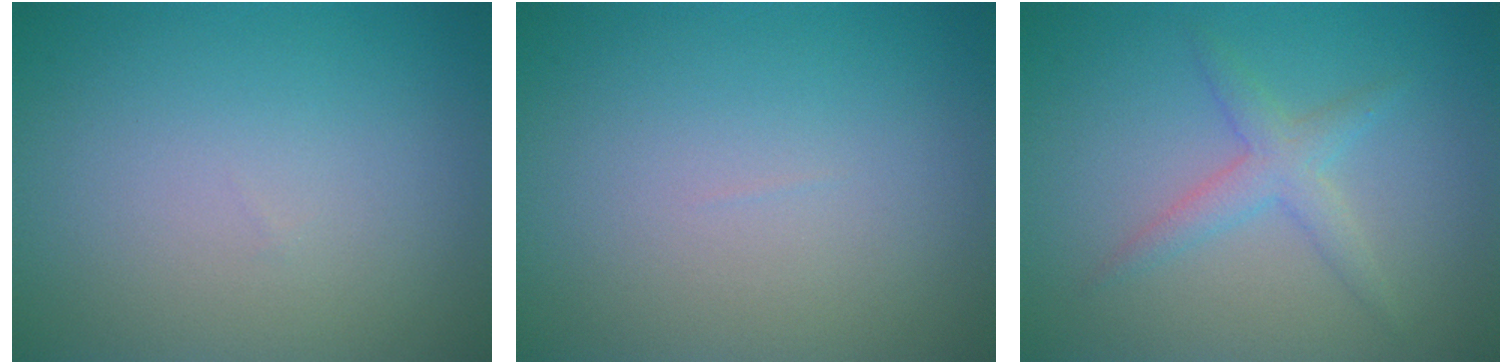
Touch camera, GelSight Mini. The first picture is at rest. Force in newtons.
{"total": 0.0}
{"total": 2.3, "press": 2.3, "slide": 0.1}